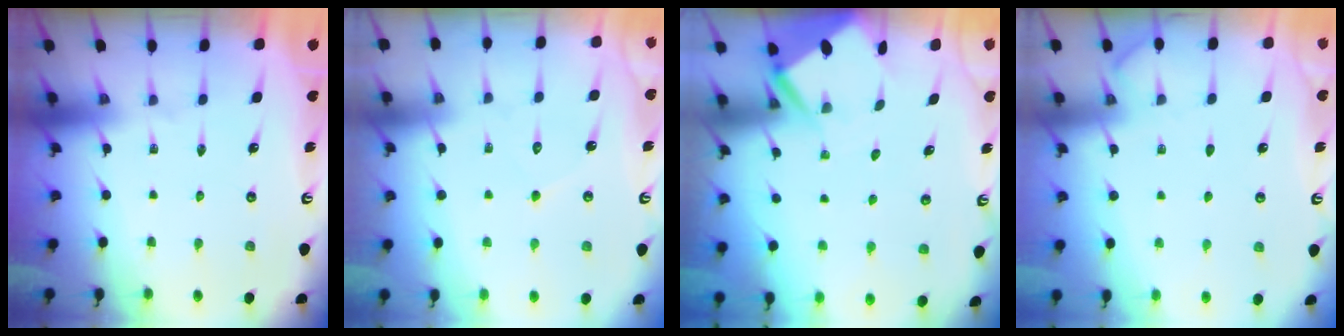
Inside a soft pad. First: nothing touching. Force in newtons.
{"total": 4.6, "press": 4.6, "slide": 0.3}
{"total": 5.0, "press": 4.9, "slide": 0.2}
{"total": 2.4, "press": 2.4, "slide": 0.4}